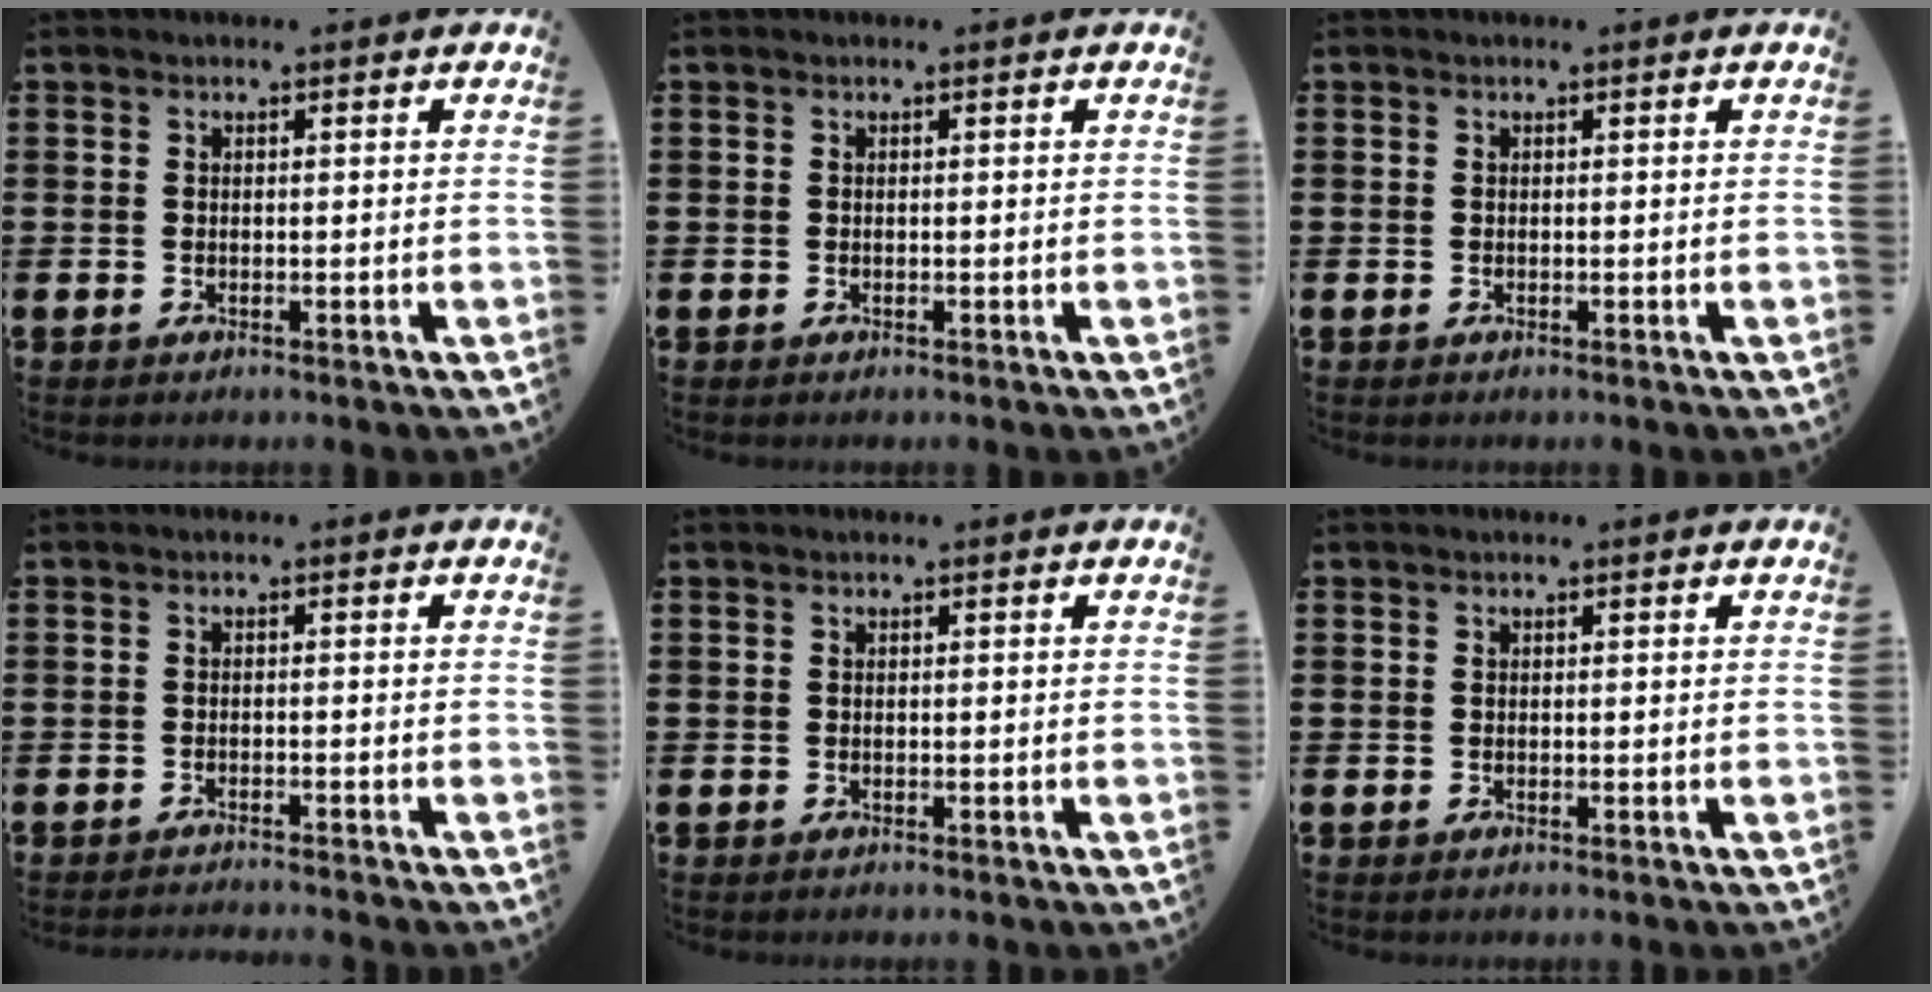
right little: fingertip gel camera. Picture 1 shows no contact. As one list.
[{"total": 0.0}, {"total": 0.0}, {"total": 1.1, "force": [-1.0, -0.2, 0.0], "torque": [-0.001, 0.001, -0.021]}, {"total": 0.0}, {"total": 0.0}]